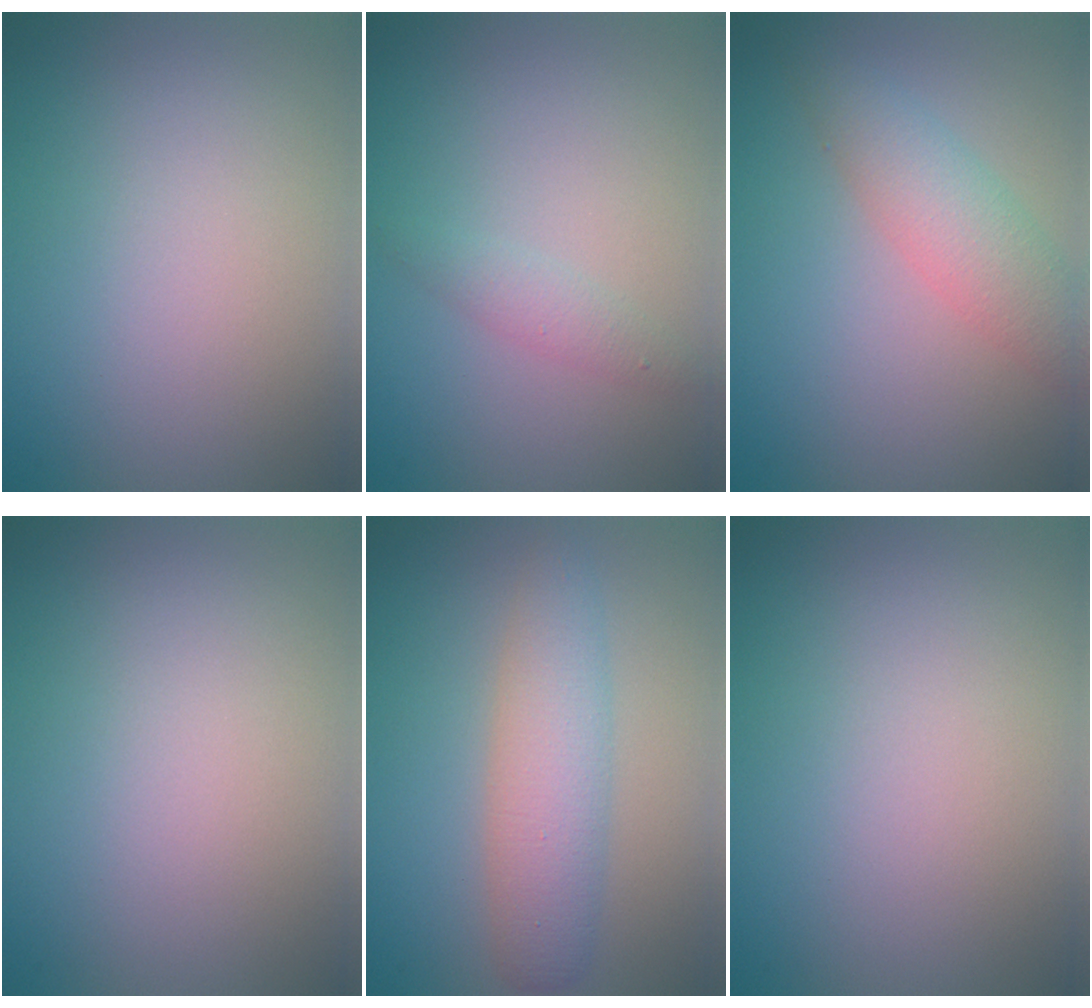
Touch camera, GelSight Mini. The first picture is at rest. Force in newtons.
{"total": 1.4, "press": 1.4, "slide": 0.0}
{"total": 3.8, "press": 3.8, "slide": 0.1}
{"total": 0.0}
{"total": 4.3, "press": 4.3, "slide": 0.0}
{"total": 0.0}